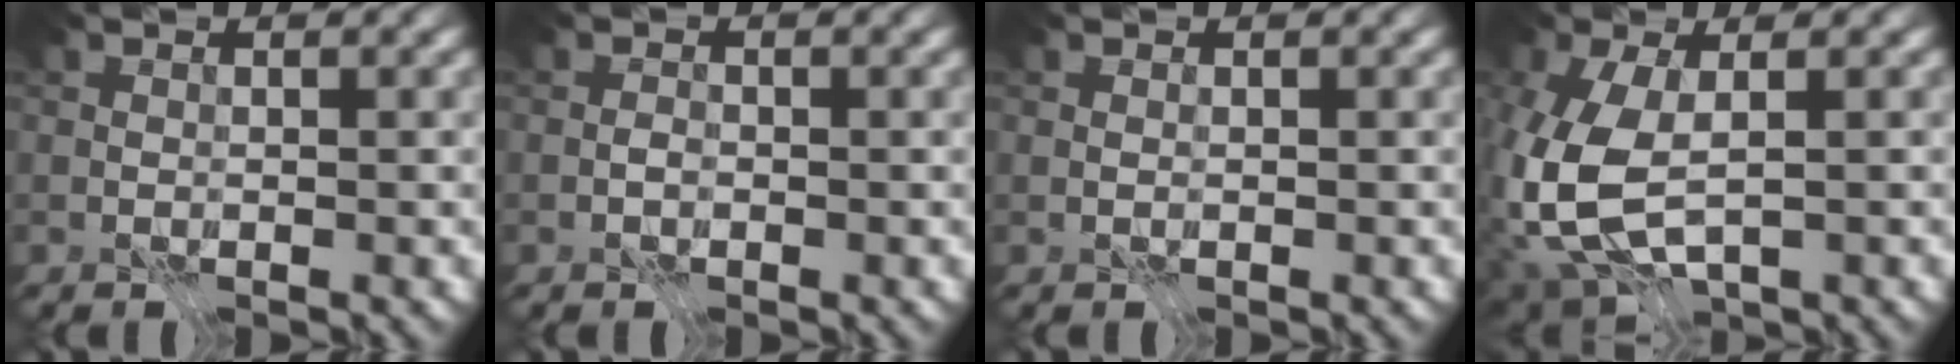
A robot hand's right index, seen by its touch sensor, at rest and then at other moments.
{"total": 0.9, "force": [-0.7, 0.4, 0.4], "torque": [-0.007, 0.001, -0.016]}
{"total": 0.0}
{"total": 8.7, "force": [-1.5, 4.8, 7.2], "torque": [-0.189, -0.015, -0.028]}